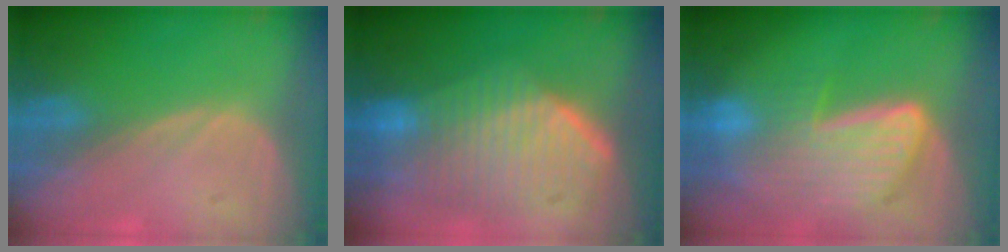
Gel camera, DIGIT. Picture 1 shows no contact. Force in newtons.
{"total": 9.7, "press": 9.1, "slide": 3.4}
{"total": 9.1, "press": 7.9, "slide": 4.3}